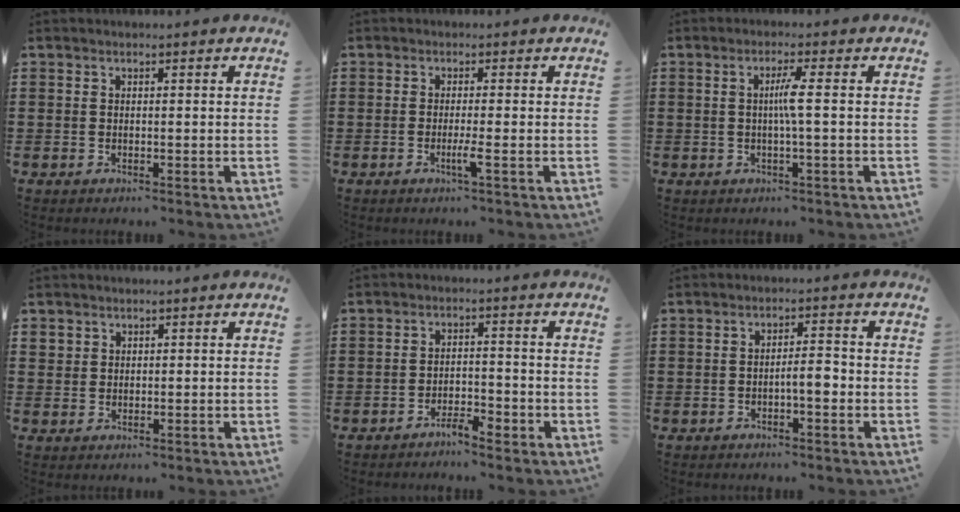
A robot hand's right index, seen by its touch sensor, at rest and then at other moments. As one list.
[{"total": 2.4, "force": [-1.0, -0.3, 2.2], "torque": [-0.036, -0.007, -0.019]}, {"total": 3.1, "force": [-0.2, -0.4, 3.1], "torque": [-0.057, -0.007, -0.008]}, {"total": 1.4, "force": [1.0, 0.9, 0.0], "torque": [-0.003, 0.002, 0.021]}, {"total": 1.9, "force": [-1.8, 0.3, 0.5], "torque": [-0.014, 0.003, -0.038]}, {"total": 3.2, "force": [-1.1, 0.8, 2.9], "torque": [-0.052, 0.007, -0.023]}]